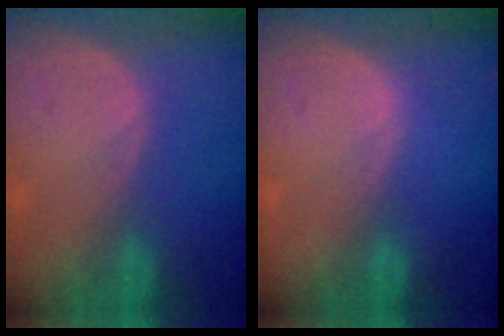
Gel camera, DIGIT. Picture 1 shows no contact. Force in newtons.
{"total": 0.0}